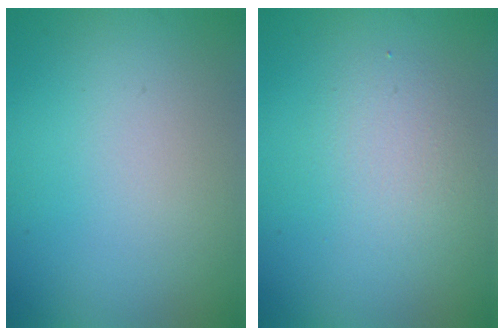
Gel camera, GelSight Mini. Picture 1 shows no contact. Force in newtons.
{"total": 2.5, "press": 2.5, "slide": 0.1}